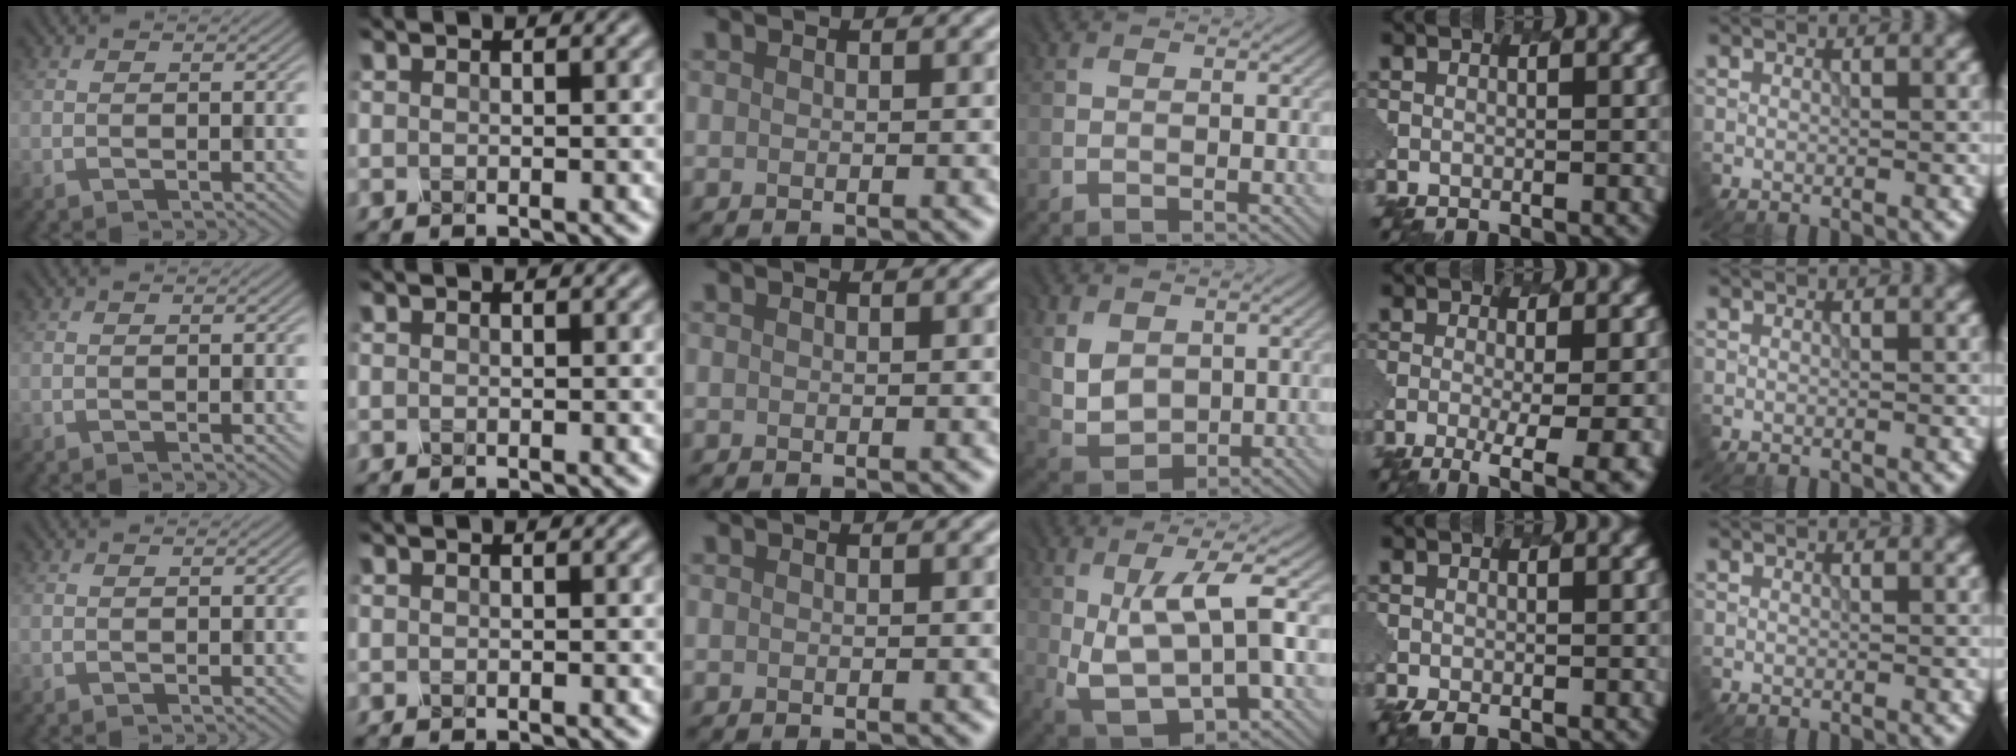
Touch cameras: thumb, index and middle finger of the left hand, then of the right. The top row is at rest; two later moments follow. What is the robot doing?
{"motion": "dispense", "object": "pipette"}